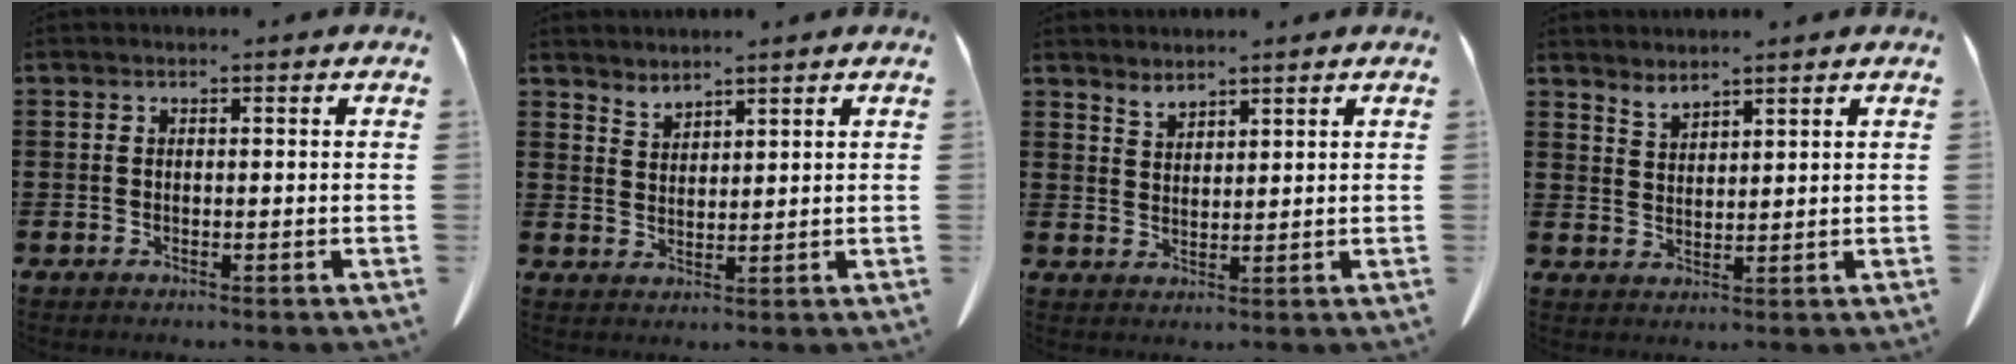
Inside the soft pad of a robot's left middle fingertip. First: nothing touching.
{"total": 2.4, "force": [2.4, 0.0, -0.1], "torque": [-0.004, -0.007, 0.048]}
{"total": 2.2, "force": [2.2, 0.2, 0.1], "torque": [-0.007, -0.006, 0.043]}
{"total": 2.2, "force": [2.2, 0.0, 0.3], "torque": [-0.010, -0.005, 0.042]}